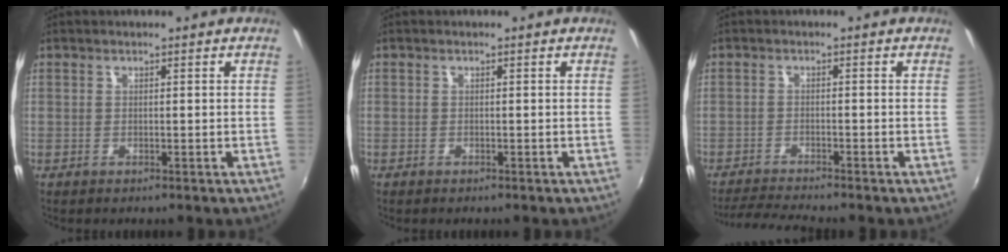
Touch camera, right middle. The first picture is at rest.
{"total": 0.5, "force": [-0.4, 0.3, 0.0], "torque": [-0.003, 0.002, -0.007]}
{"total": 5.4, "force": [-5.1, -0.7, 1.5], "torque": [-0.051, -0.015, -0.093]}